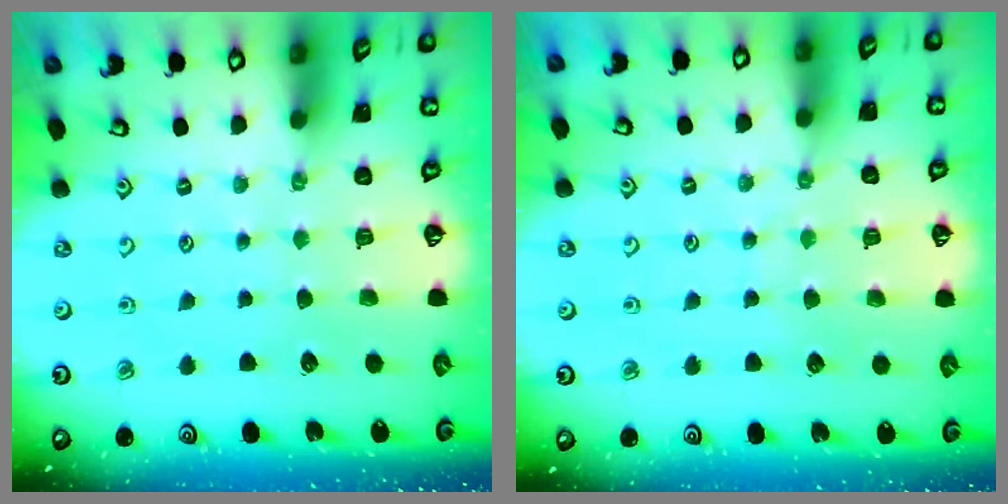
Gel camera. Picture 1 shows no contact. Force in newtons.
{"total": 3.8, "press": 3.8, "slide": 0.5}